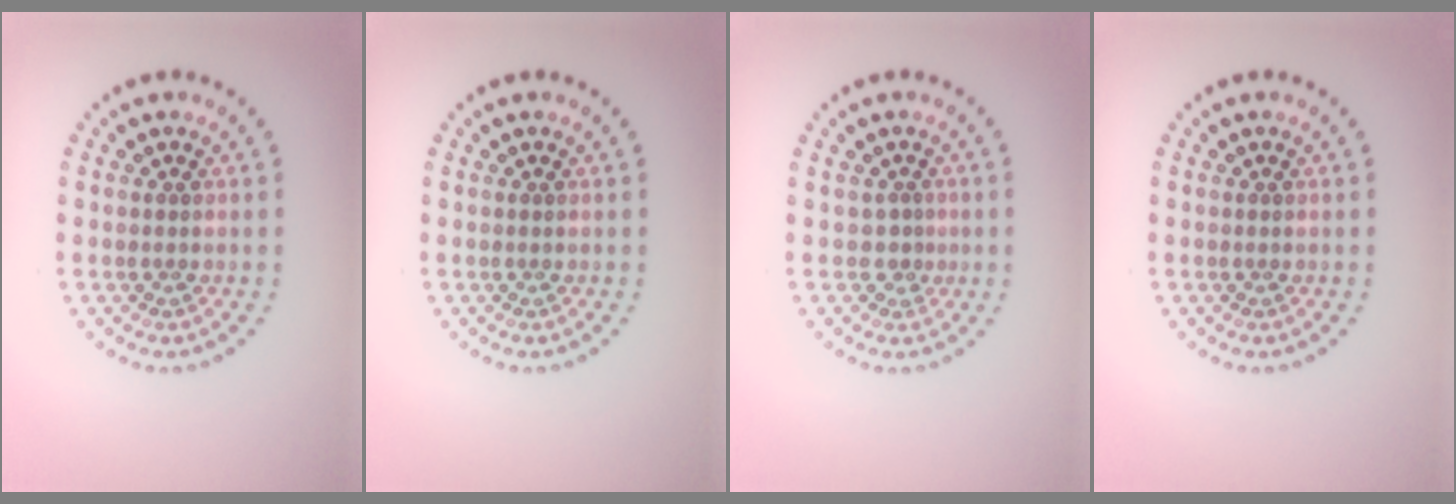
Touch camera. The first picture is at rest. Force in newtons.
{"total": 0.0}
{"total": 1.2, "press": 0.5, "slide": 1.0}
{"total": 0.0}